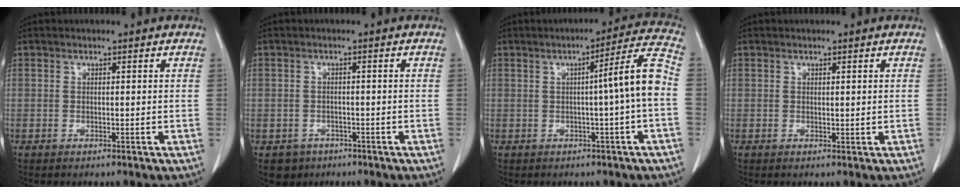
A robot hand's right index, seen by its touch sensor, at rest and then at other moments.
{"total": 3.7, "force": [-2.1, 3.1, 0.3], "torque": [0.000, 0.008, -0.028]}
{"total": 7.6, "force": [-0.7, -1.1, 7.5], "torque": [-0.098, 0.016, -0.012]}
{"total": 0.0}